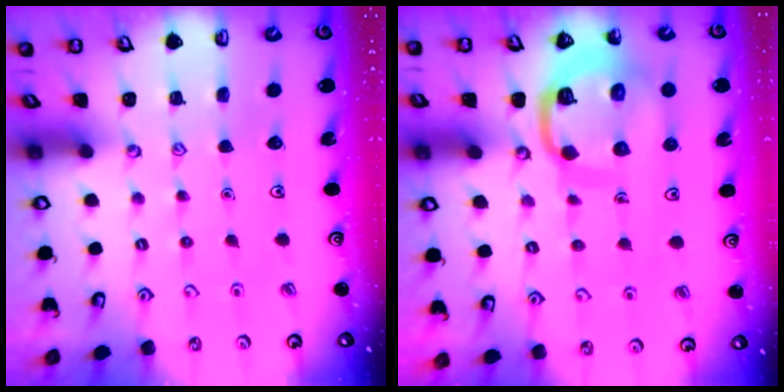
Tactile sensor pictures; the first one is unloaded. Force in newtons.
{"total": 11.5, "press": 11.5, "slide": 1.1}